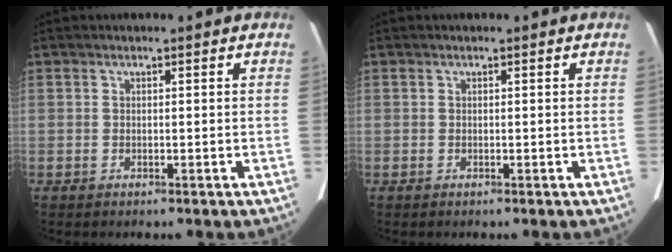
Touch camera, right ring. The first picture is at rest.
{"total": 0.0}